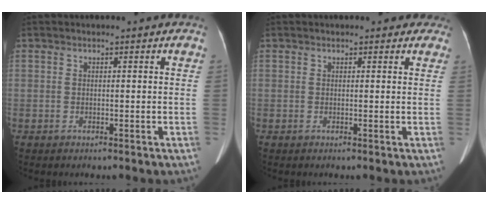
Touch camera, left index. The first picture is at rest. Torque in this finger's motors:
{"motor_torque": [0.15, -0.20, 0.01, 0.04]}